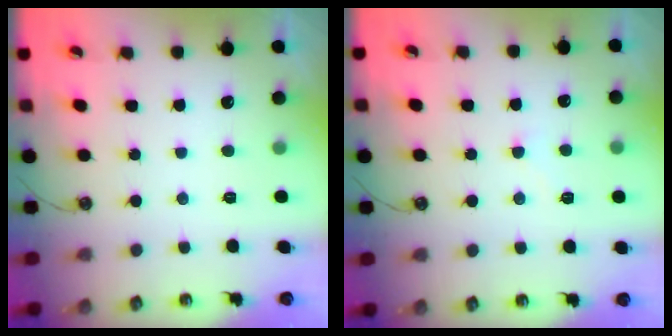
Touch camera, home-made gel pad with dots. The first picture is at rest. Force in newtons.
{"total": 3.9, "press": 3.9, "slide": 0.4}